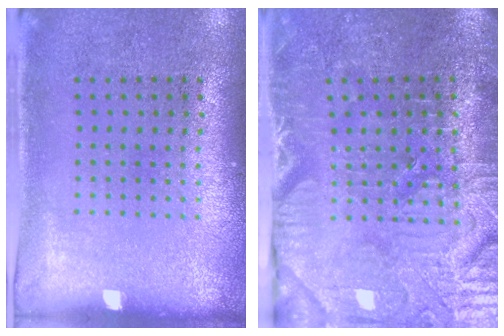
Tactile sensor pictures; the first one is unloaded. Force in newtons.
{"total": 4.0, "press": 3.9, "slide": 0.8}